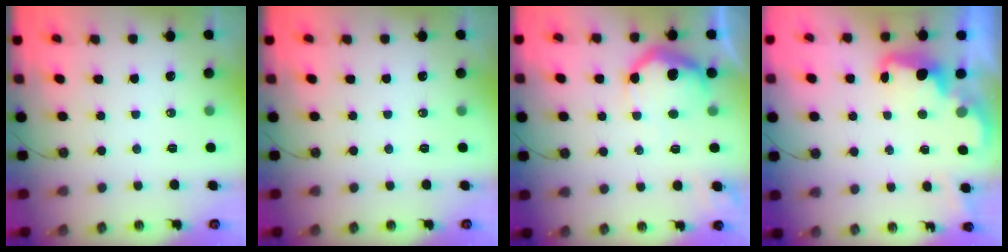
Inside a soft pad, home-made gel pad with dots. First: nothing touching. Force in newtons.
{"total": 0.0}
{"total": 14.6, "press": 14.6, "slide": 1.1}
{"total": 2.6, "press": 2.6, "slide": 0.6}